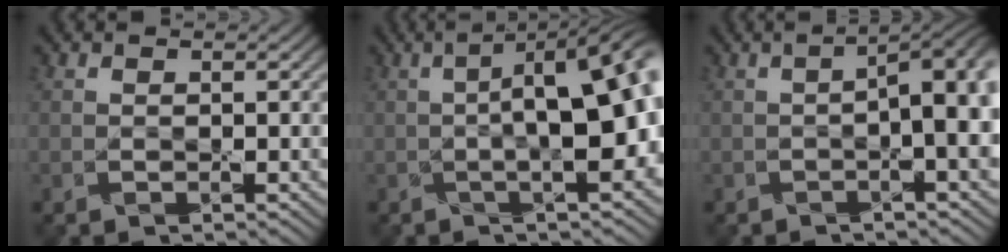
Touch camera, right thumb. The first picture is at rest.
{"total": 14.0, "force": [-0.9, 4.4, 13.2], "torque": [-0.179, 0.004, -0.016]}
{"total": 7.2, "force": [-0.4, 2.1, 6.9], "torque": [-0.091, 0.001, -0.007]}